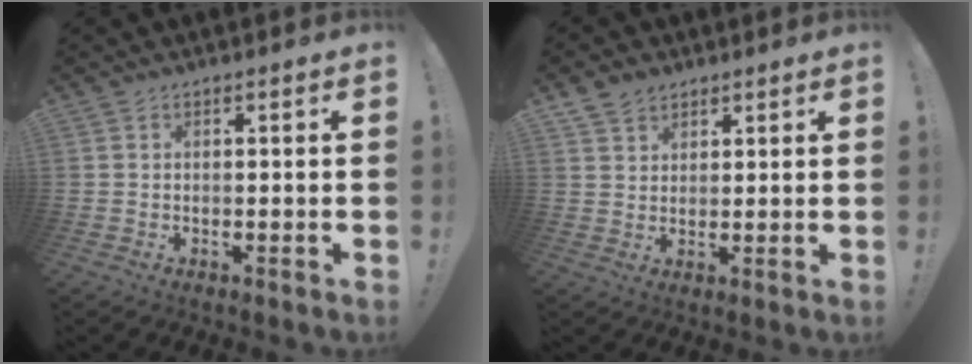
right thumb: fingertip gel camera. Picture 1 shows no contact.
{"total": 5.0, "force": [3.6, 3.4, 1.0], "torque": [-0.013, -0.019, 0.069]}